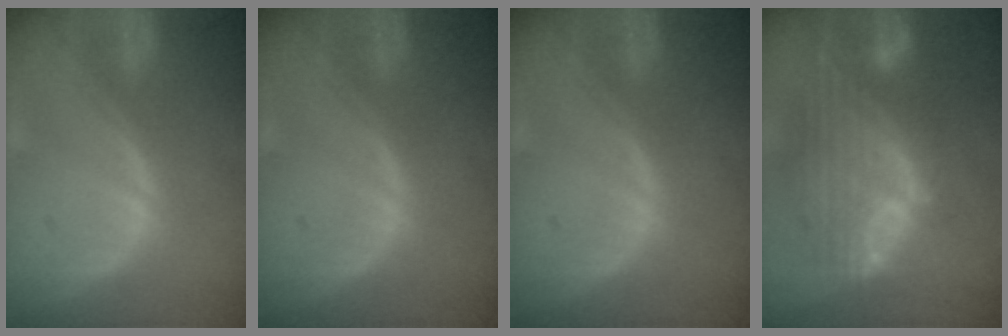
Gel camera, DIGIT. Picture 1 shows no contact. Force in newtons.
{"total": 0.0}
{"total": 0.0}
{"total": 12.1, "press": 10.2, "slide": 6.5}